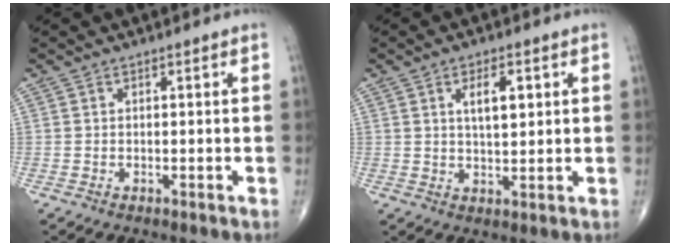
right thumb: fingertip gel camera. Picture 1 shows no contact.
{"total": 5.6, "force": [1.9, 2.3, 4.8], "torque": [-0.070, -0.012, 0.033]}